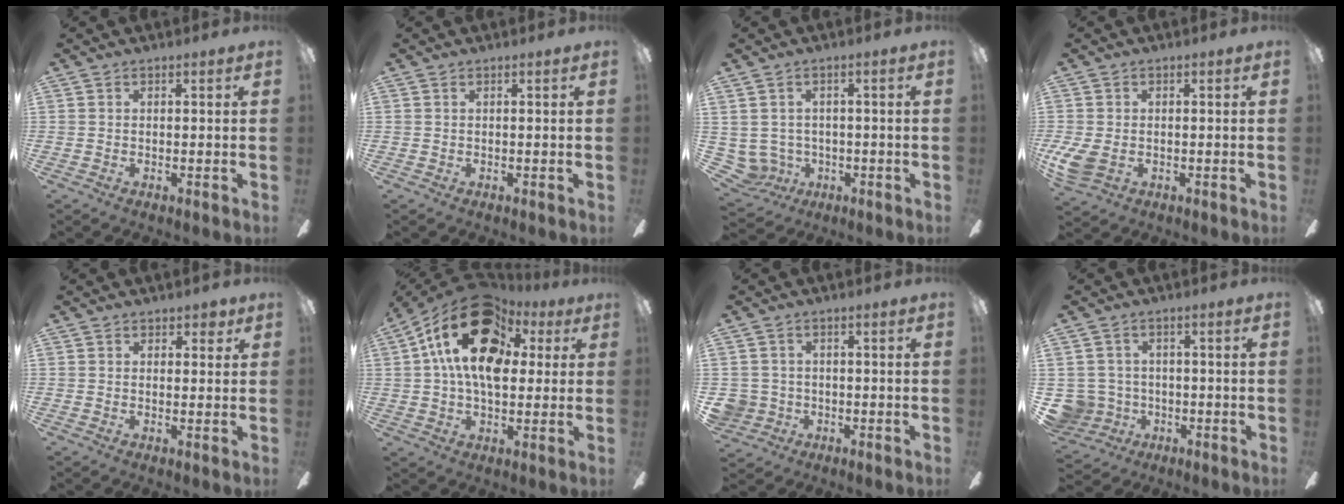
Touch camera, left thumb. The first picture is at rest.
{"total": 0.0}
{"total": 0.7, "force": [0.1, 0.7, 0.1], "torque": [-0.003, 0.006, 0.000]}
{"total": 5.9, "force": [-1.2, 4.1, 4.0], "torque": [-0.089, -0.002, -0.023]}
{"total": 2.1, "force": [1.3, 1.4, 0.9], "torque": [-0.004, 0.000, 0.020]}
{"total": 21.2, "force": [7.4, 13.1, 14.9], "torque": [-0.272, -0.015, 0.126]}
{"total": 4.5, "force": [-0.6, 4.5, 0.6], "torque": [-0.034, 0.010, -0.012]}
{"total": 6.4, "force": [-0.8, 6.3, 0.8], "torque": [-0.051, 0.002, -0.012]}